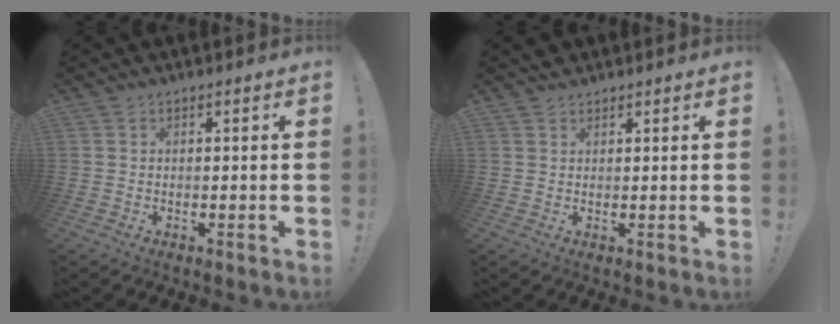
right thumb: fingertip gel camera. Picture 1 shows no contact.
{"total": 1.4, "force": [1.3, 0.6, 0.0], "torque": [0.002, -0.008, 0.025]}